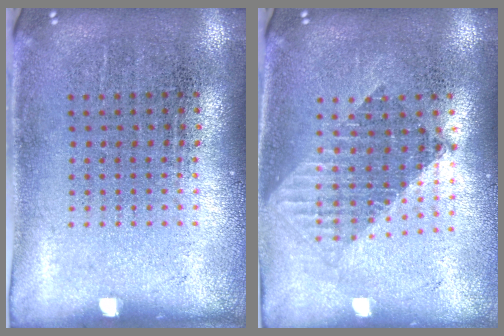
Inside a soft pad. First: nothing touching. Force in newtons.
{"total": 1.6, "press": 1.3, "slide": 1.0}